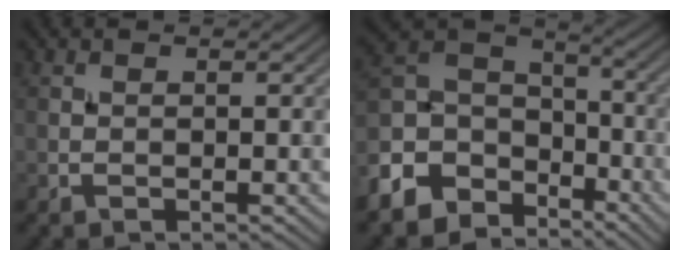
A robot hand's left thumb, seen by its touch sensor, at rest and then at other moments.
{"total": 11.8, "force": [-6.6, 8.3, 5.1], "torque": [-0.158, -0.017, -0.128]}